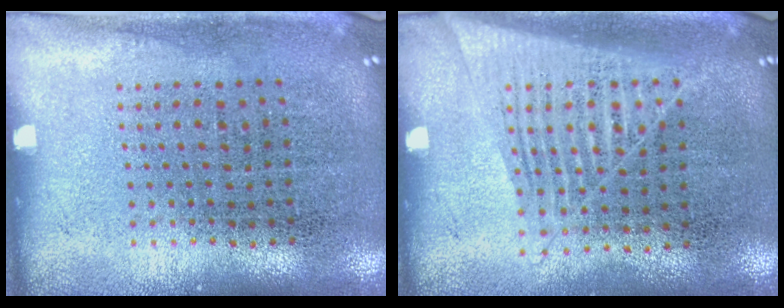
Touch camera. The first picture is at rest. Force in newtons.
{"total": 1.4, "press": 1.3, "slide": 0.5}